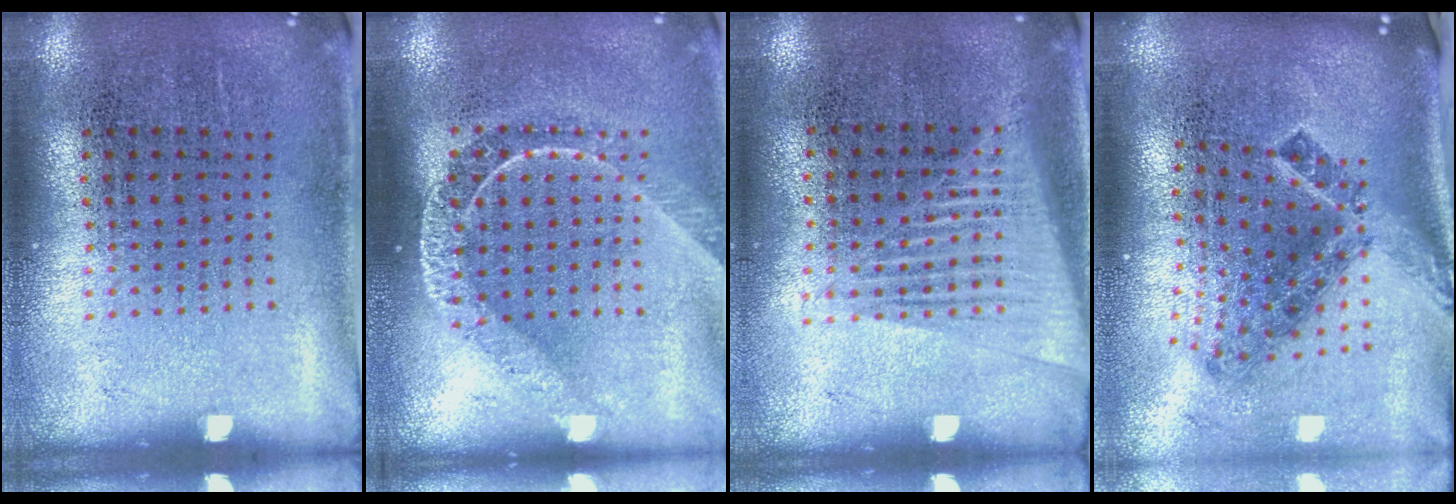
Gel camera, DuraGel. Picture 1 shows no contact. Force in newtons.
{"total": 1.6, "press": 1.5, "slide": 0.7}
{"total": 1.5, "press": 1.4, "slide": 0.6}
{"total": 2.0, "press": 1.3, "slide": 1.6}